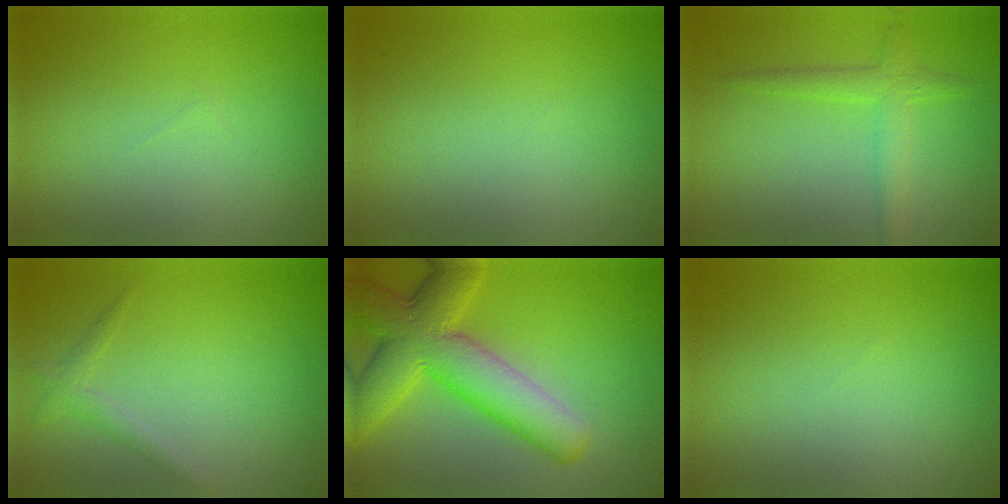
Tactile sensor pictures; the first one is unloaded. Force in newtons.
{"total": 0.0}
{"total": 2.0, "press": 2.0, "slide": 0.1}
{"total": 1.4, "press": 1.4, "slide": 0.1}
{"total": 9.4, "press": 9.4, "slide": 0.4}
{"total": 0.0}